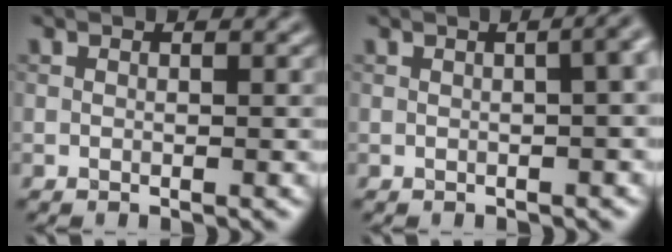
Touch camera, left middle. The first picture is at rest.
{"total": 5.9, "force": [0.6, 3.3, 4.9], "torque": [-0.013, 0.029, -0.014]}